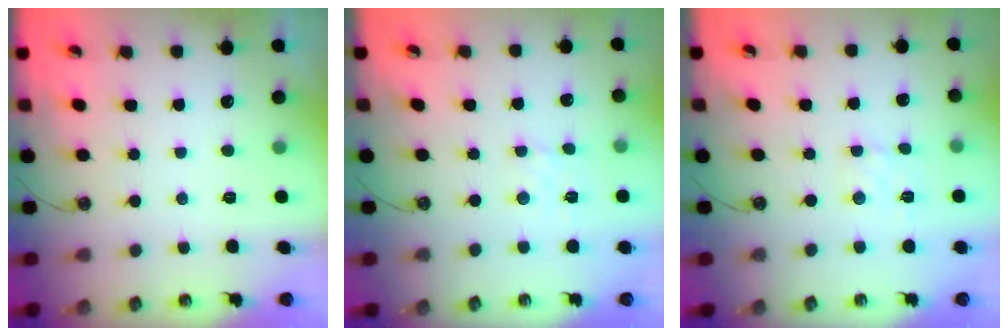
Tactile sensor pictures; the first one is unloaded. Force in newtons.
{"total": 1.6, "press": 1.5, "slide": 0.5}
{"total": 2.1, "press": 2.0, "slide": 0.6}